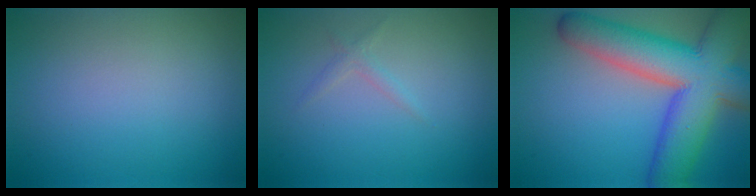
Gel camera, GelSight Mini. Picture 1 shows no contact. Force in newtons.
{"total": 0.9, "press": 0.9, "slide": 0.1}
{"total": 12.8, "press": 12.8, "slide": 0.6}